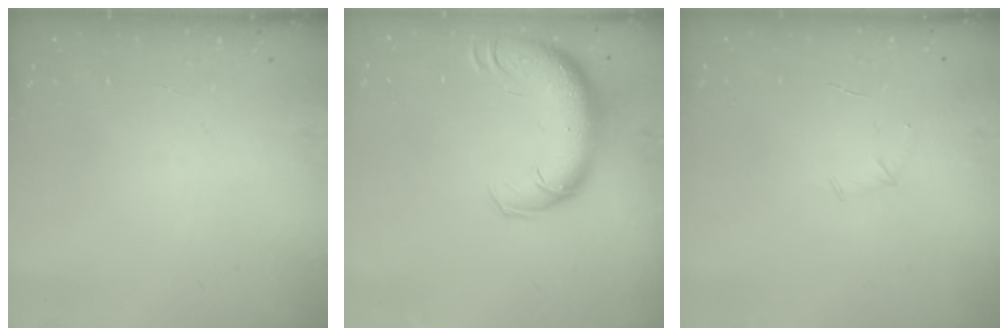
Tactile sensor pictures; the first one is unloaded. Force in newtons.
{"total": 14.3, "press": 13.9, "slide": 3.3}
{"total": 3.9, "press": 3.8, "slide": 1.1}